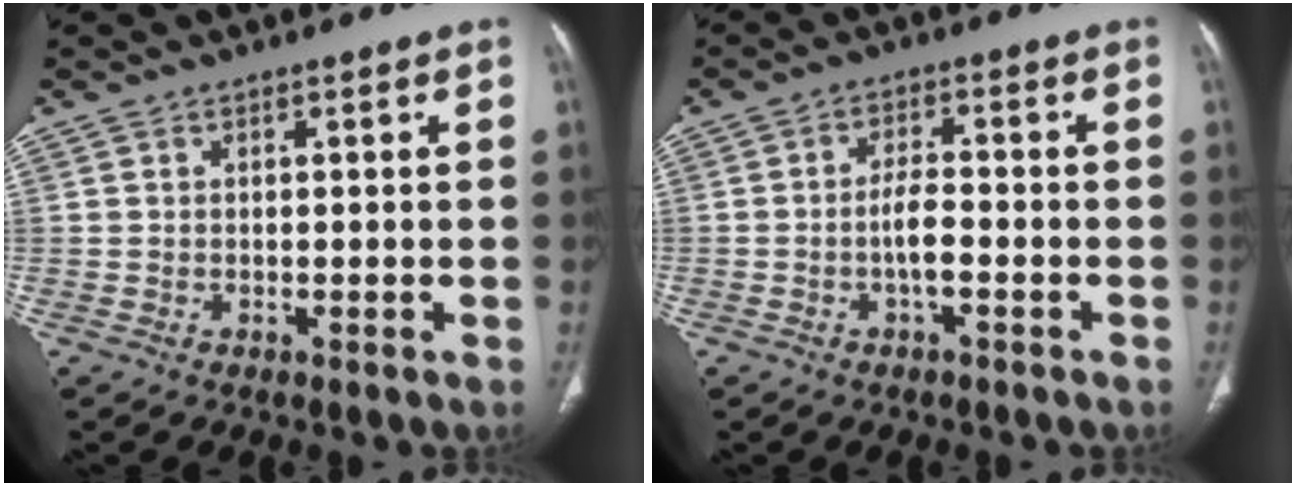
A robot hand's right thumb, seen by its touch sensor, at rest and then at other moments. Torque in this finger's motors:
{"motor_torque": [2.97, 2.04, 1.41, -1.36, 0.76]}